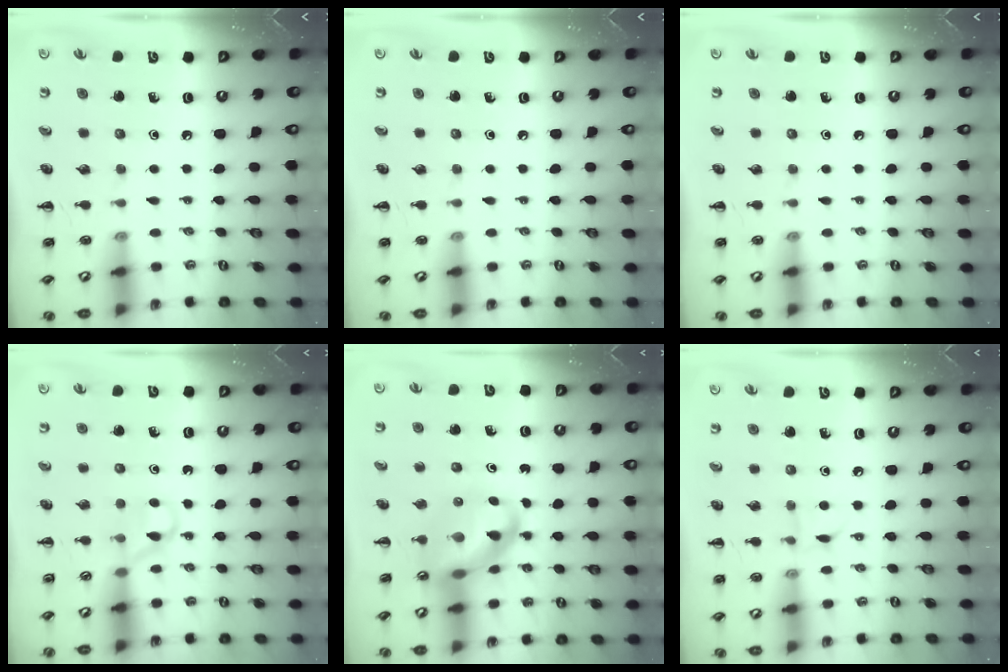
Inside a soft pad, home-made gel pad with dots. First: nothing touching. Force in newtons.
{"total": 0.0}
{"total": 0.0}
{"total": 3.6, "press": 3.5, "slide": 1.1}
{"total": 10.6, "press": 10.2, "slide": 3.0}
{"total": 5.6, "press": 5.5, "slide": 1.4}